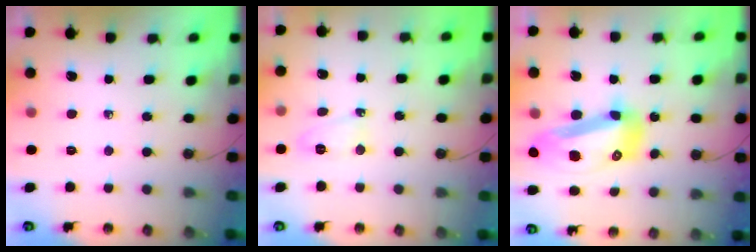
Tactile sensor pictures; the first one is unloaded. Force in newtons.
{"total": 4.2, "press": 4.0, "slide": 1.3}
{"total": 16.5, "press": 16.3, "slide": 2.1}